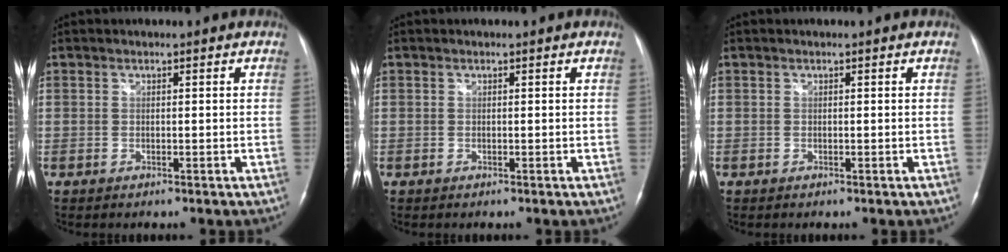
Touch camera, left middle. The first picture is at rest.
{"total": 0.0}
{"total": 0.0}